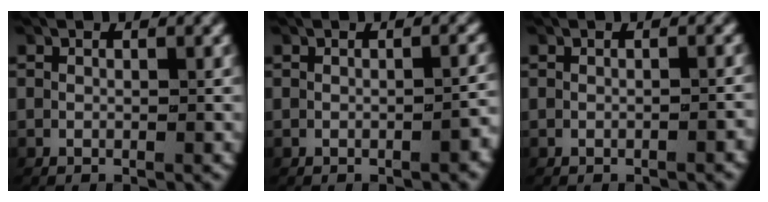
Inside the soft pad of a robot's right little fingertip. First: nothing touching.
{"total": 1.1, "force": [-0.7, 0.2, 0.8], "torque": [-0.009, 0.005, -0.013]}
{"total": 0.7, "force": [-0.6, -0.1, 0.2], "torque": [-0.002, 0.003, -0.010]}